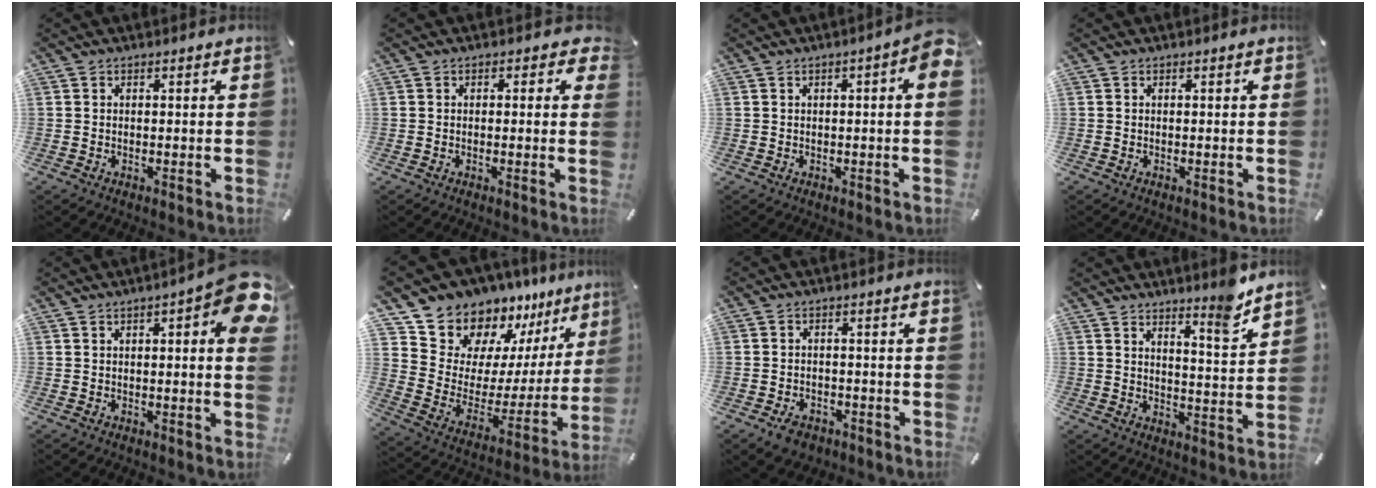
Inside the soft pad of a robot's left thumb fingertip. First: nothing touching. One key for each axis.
{"total": 1.9, "fx": 0.1, "fy": 1.4, "fz": 1.3, "tx": 0.000, "ty": -0.002, "tz": -0.006}
{"total": 4.0, "fx": 0.6, "fy": 1.1, "fz": 3.8, "tx": -0.059, "ty": 0.005, "tz": 0.009}
{"total": 0.0}
{"total": 9.6, "fx": 3.3, "fy": 3.0, "fz": 8.5, "tx": -0.100, "ty": -0.021, "tz": 0.051}
{"total": 14.6, "fx": 13.2, "fy": 6.3, "fz": -0.4, "tx": -0.011, "ty": -0.152, "tz": 0.242}
{"total": 4.0, "fx": -2.6, "fy": 2.7, "fz": 1.3, "tx": -0.026, "ty": 0.014, "tz": -0.049}
{"total": 7.8, "fx": 7.0, "fy": 0.7, "fz": 3.4, "tx": -0.039, "ty": -0.056, "tz": 0.116}